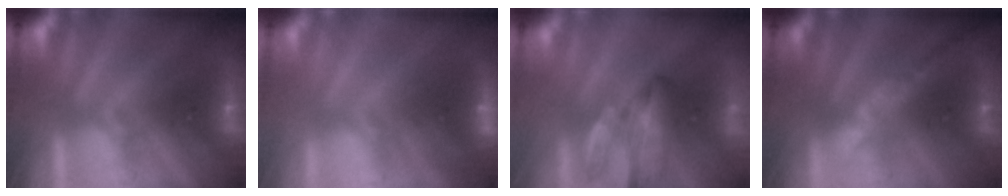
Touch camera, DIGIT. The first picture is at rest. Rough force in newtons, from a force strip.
{"total": 2.9}
{"total": 7.6}
{"total": 2.4}